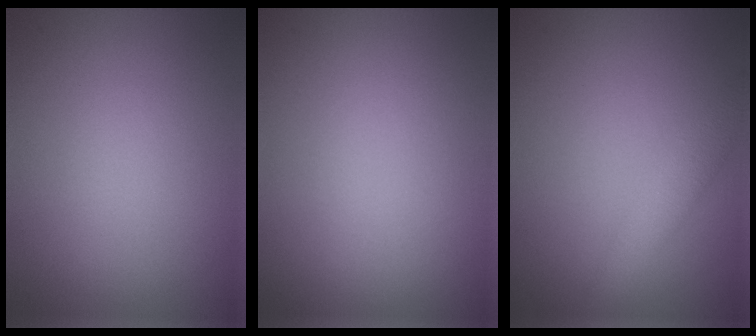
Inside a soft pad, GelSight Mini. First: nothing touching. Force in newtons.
{"total": 0.0}
{"total": 2.9, "press": 2.9, "slide": 0.2}